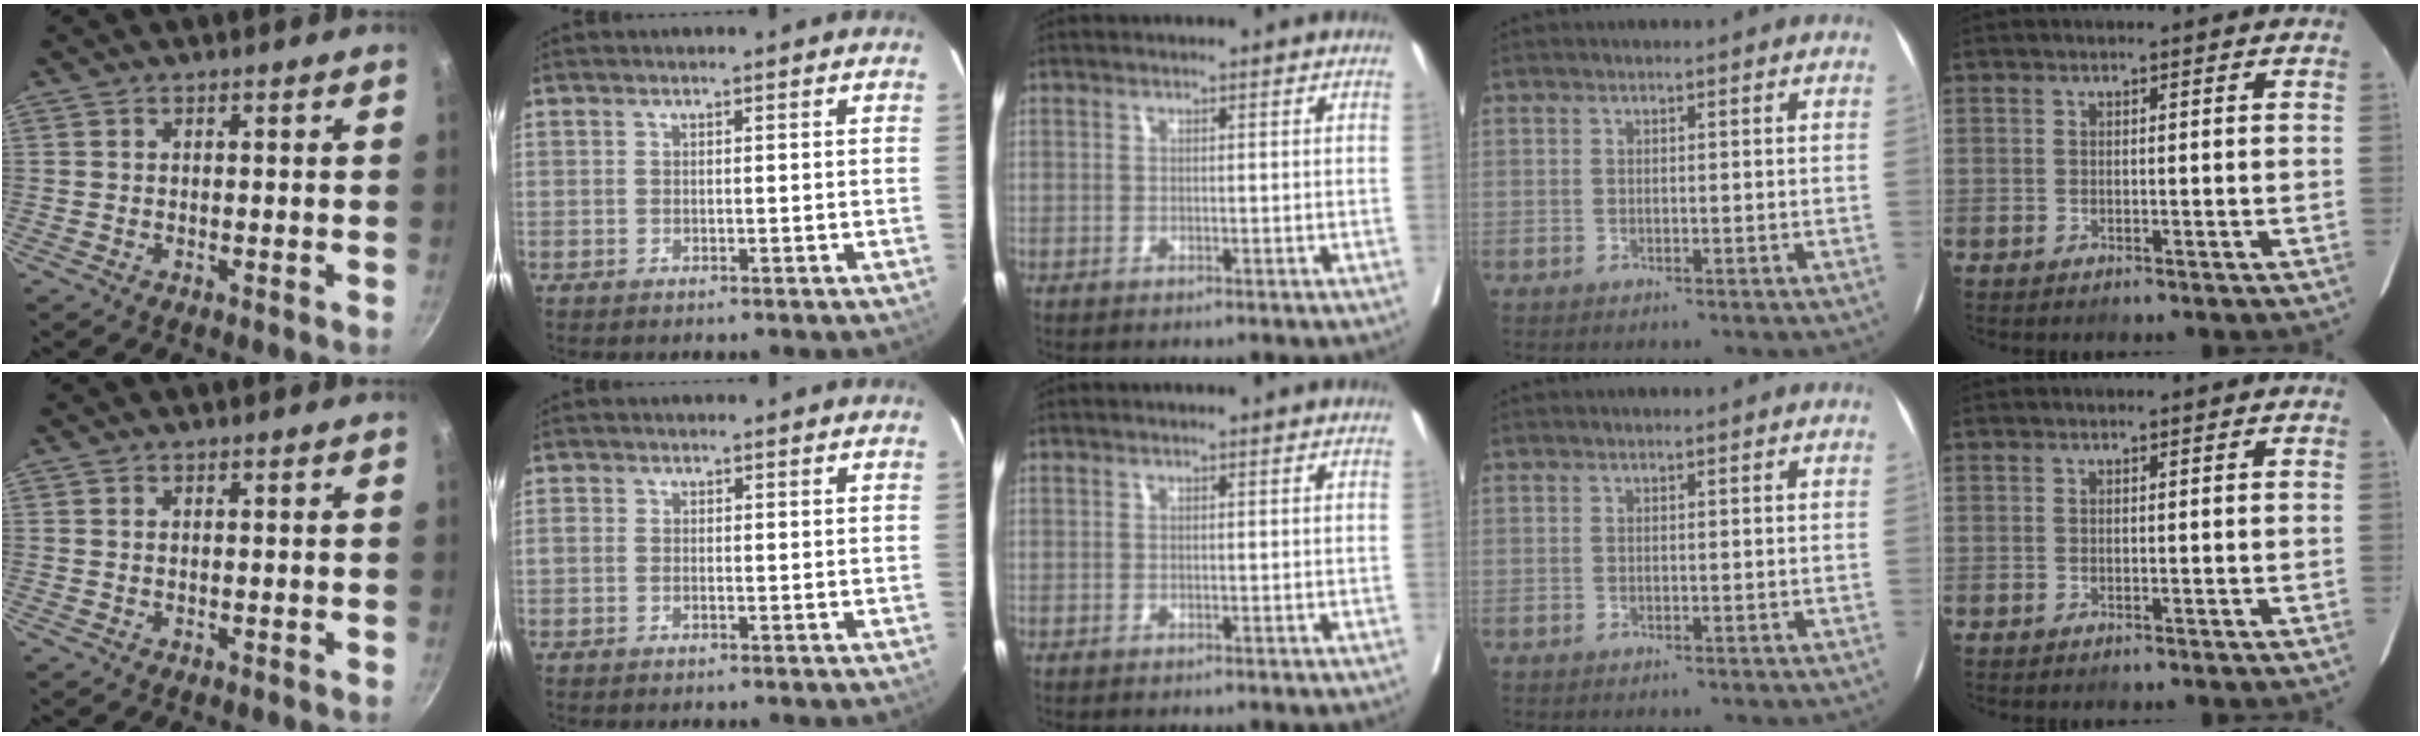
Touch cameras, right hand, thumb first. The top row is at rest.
{"index": {"total": 1.5, "force": [-0.4, 1.0, 1.0], "torque": [-0.025, 0.003, -0.006]}}